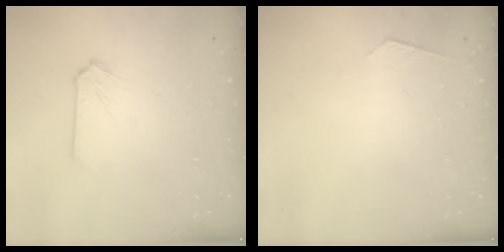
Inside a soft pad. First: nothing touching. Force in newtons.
{"total": 4.4, "press": 4.4, "slide": 0.5}